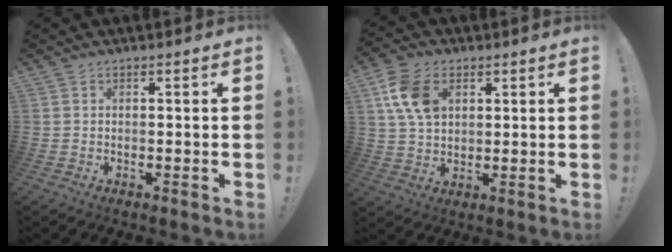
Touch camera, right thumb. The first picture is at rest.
{"total": 11.9, "force": [4.2, 8.2, 7.5], "torque": [-0.136, 0.001, 0.082]}